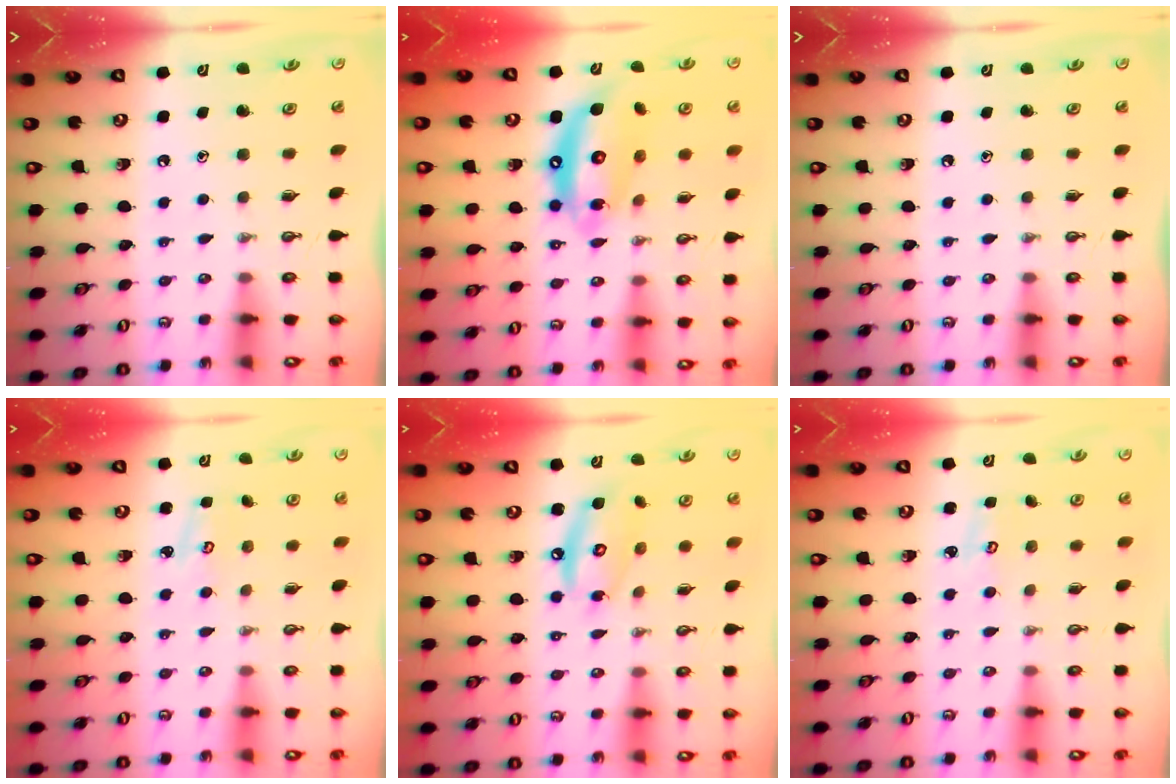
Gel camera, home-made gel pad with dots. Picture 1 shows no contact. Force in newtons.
{"total": 14.7, "press": 14.6, "slide": 1.7}
{"total": 0.0}
{"total": 2.7, "press": 2.7, "slide": 0.3}
{"total": 11.0, "press": 11.0, "slide": 0.7}
{"total": 2.3, "press": 2.3, "slide": 0.2}